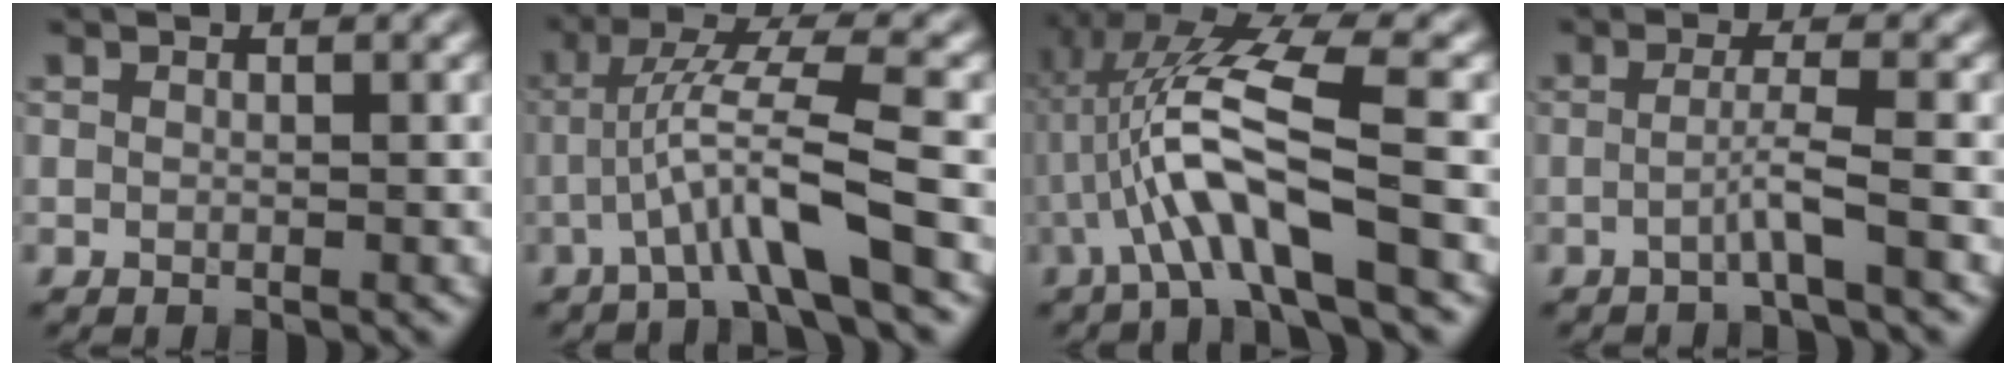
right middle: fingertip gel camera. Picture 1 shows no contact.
{"total": 5.6, "force": [-1.9, 0.3, 5.3], "torque": [-0.103, 0.022, -0.039]}
{"total": 8.2, "force": [-1.5, 1.9, 7.8], "torque": [-0.162, 0.017, -0.028]}
{"total": 2.3, "force": [-0.9, 0.0, 2.1], "torque": [-0.041, 0.006, -0.026]}